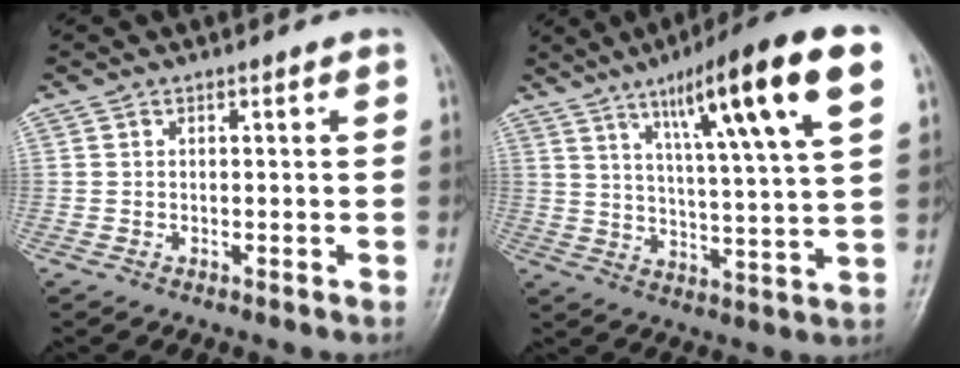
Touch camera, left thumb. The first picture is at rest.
{"total": 19.6, "force": [9.3, 2.6, 17.0], "torque": [-0.249, -0.019, 0.139]}